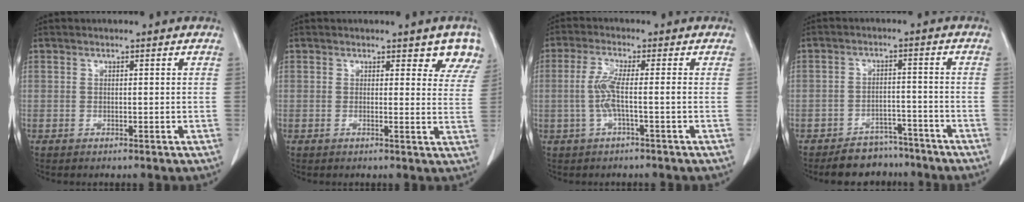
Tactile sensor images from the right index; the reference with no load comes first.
{"total": 5.6, "force": [4.2, 1.8, 3.2], "torque": [-0.016, -0.009, 0.030]}
{"total": 4.3, "force": [-0.8, 0.0, 4.2], "torque": [-0.095, 0.004, -0.017]}
{"total": 6.2, "force": [-5.4, 3.2, 0.2], "torque": [0.011, 0.017, -0.085]}